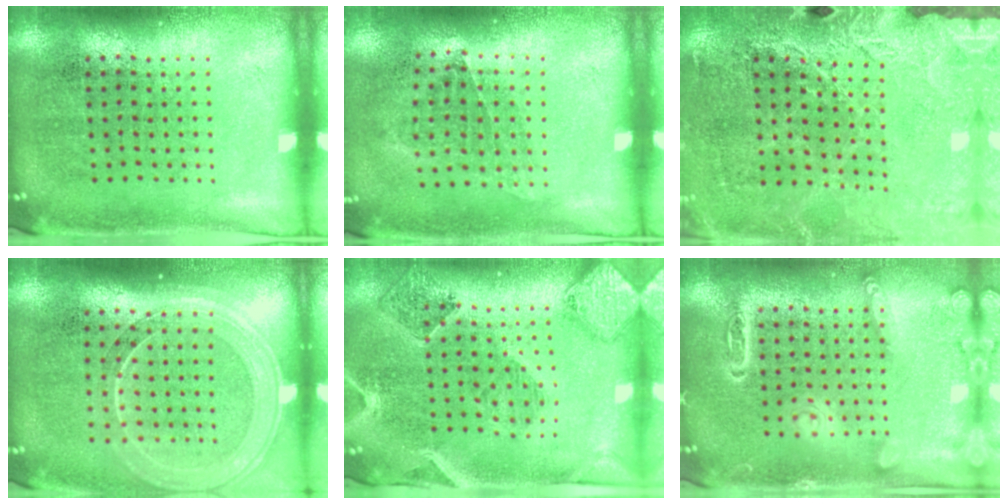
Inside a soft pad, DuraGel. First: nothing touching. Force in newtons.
{"total": 1.0, "press": 0.8, "slide": 0.6}
{"total": 2.7, "press": 2.7, "slide": 0.4}
{"total": 1.9, "press": 1.7, "slide": 0.8}
{"total": 1.5, "press": 1.5, "slide": 0.3}
{"total": 2.8, "press": 2.8, "slide": 0.2}